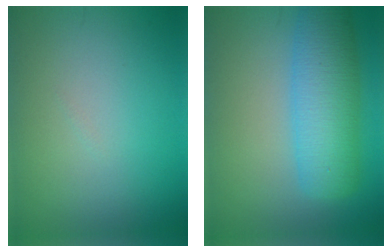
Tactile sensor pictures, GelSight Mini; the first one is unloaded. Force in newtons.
{"total": 7.1, "press": 7.1, "slide": 0.0}